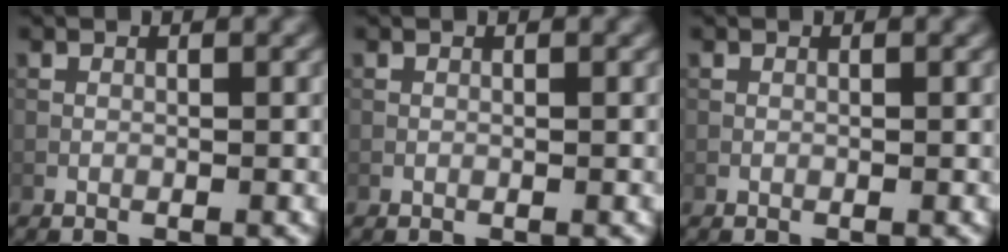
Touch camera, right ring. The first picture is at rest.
{"total": 0.0}
{"total": 0.0}